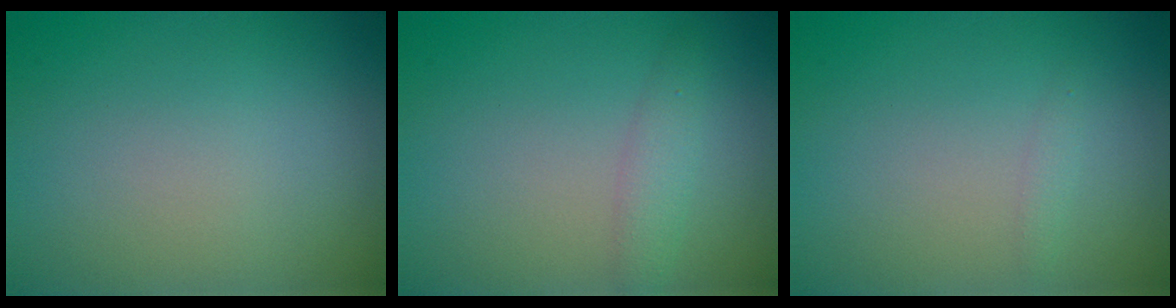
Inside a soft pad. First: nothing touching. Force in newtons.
{"total": 1.6, "press": 1.6, "slide": 0.1}
{"total": 0.6, "press": 0.6, "slide": 0.0}